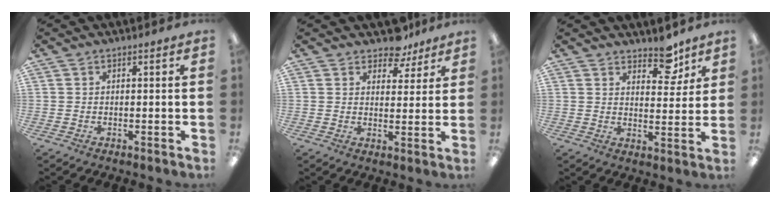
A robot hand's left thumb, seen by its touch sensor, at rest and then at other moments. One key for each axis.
{"total": 6.7, "fx": 5.6, "fy": 3.1, "fz": 1.6, "tx": -0.019, "ty": -0.033, "tz": 0.101}
{"total": 7.3, "fx": 5.7, "fy": 3.4, "fz": 3.0, "tx": -0.020, "ty": -0.038, "tz": 0.096}